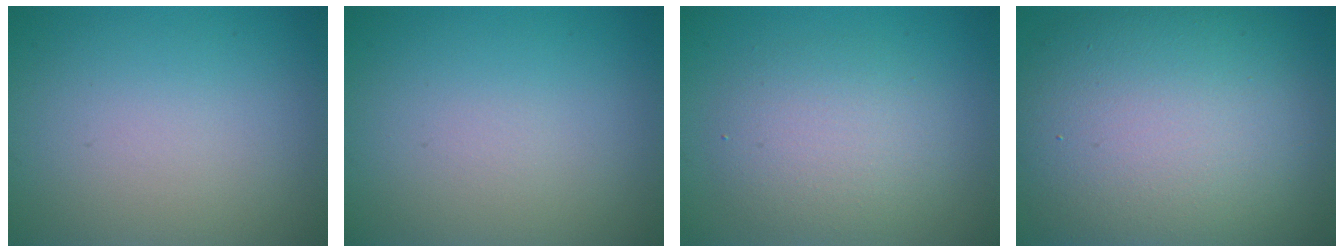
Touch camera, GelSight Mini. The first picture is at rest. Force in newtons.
{"total": 0.0}
{"total": 3.9, "press": 3.9, "slide": 0.1}
{"total": 14.2, "press": 14.2, "slide": 0.1}